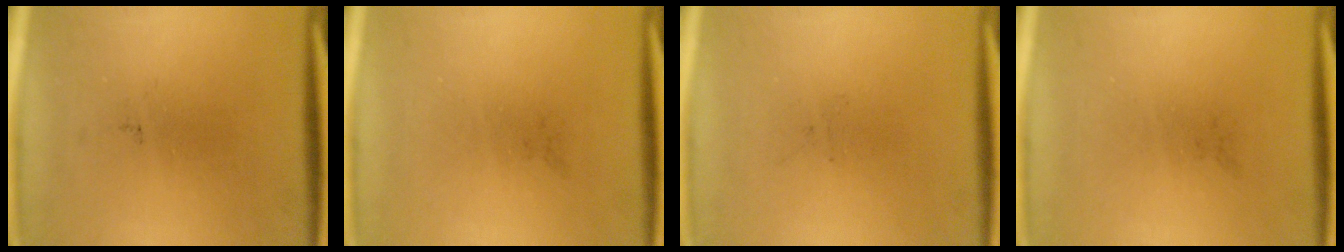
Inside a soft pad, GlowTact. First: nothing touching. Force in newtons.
{"total": 0.0}
{"total": 0.0}
{"total": 0.0}